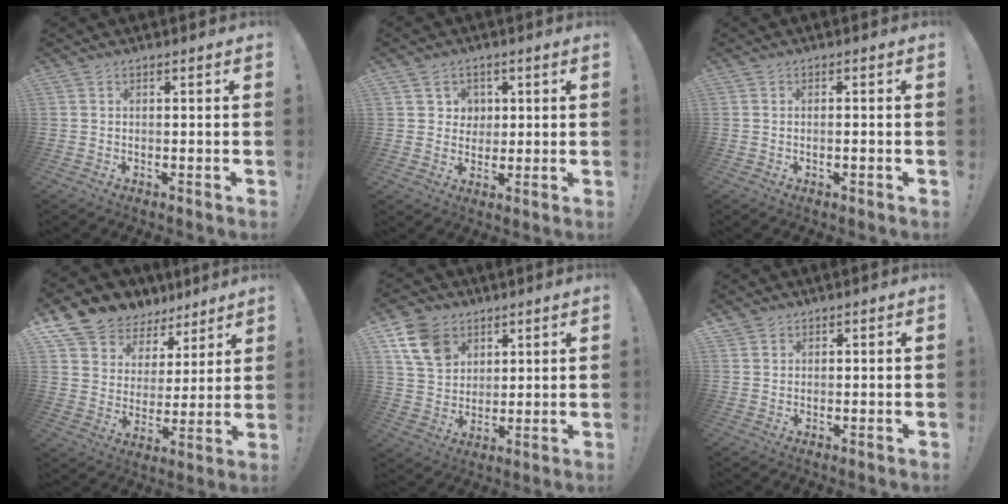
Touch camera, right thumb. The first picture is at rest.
{"total": 5.2, "force": [2.2, 4.7, 0.2], "torque": [0.006, -0.015, 0.040]}
{"total": 0.9, "force": [-0.6, 0.1, 0.7], "torque": [-0.014, 0.000, -0.010]}
{"total": 9.9, "force": [7.4, 6.3, 1.5], "torque": [-0.030, -0.069, 0.142]}
{"total": 13.0, "force": [6.9, 9.4, 5.6], "torque": [-0.093, -0.022, 0.139]}
{"total": 2.0, "force": [1.6, 1.2, 0.0], "torque": [0.006, -0.010, 0.029]}